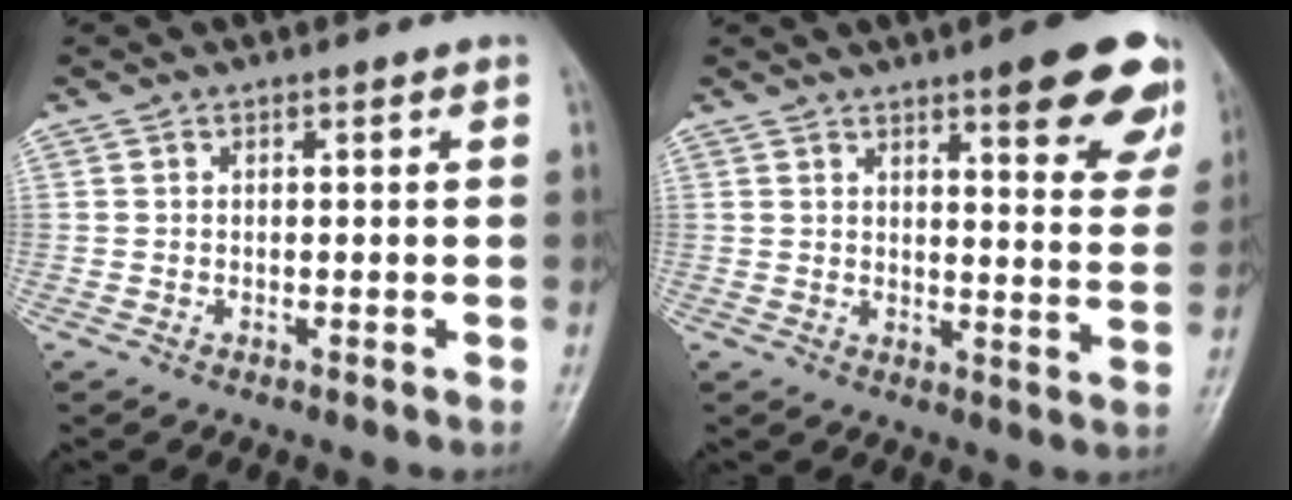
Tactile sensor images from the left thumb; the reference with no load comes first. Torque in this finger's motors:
{"motor_torque": [1.85, 1.31, 1.12, -1.31, 0.18]}